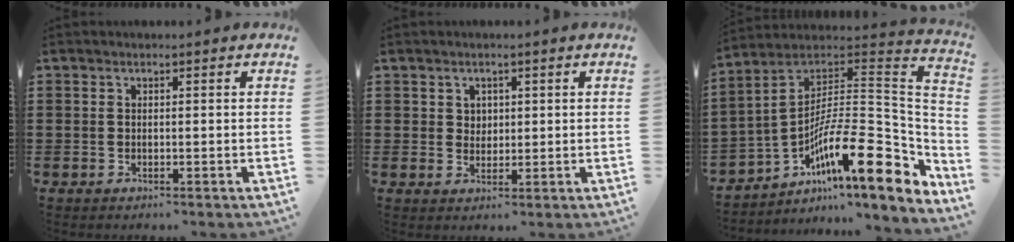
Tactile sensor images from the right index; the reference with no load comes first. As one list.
[{"total": 2.0, "force": [1.0, 1.7, 0.4], "torque": [-0.013, 0.009, 0.018]}, {"total": 16.4, "force": [-7.9, 4.0, 13.8], "torque": [-0.229, -0.013, -0.146]}]